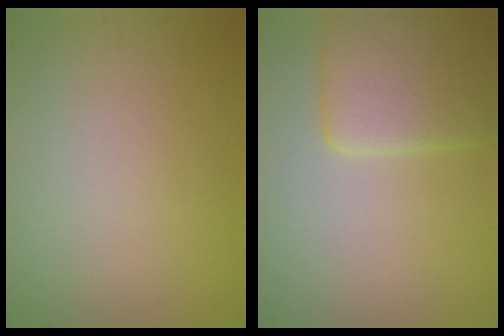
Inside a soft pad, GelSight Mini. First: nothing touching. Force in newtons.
{"total": 6.0, "press": 6.0, "slide": 0.4}